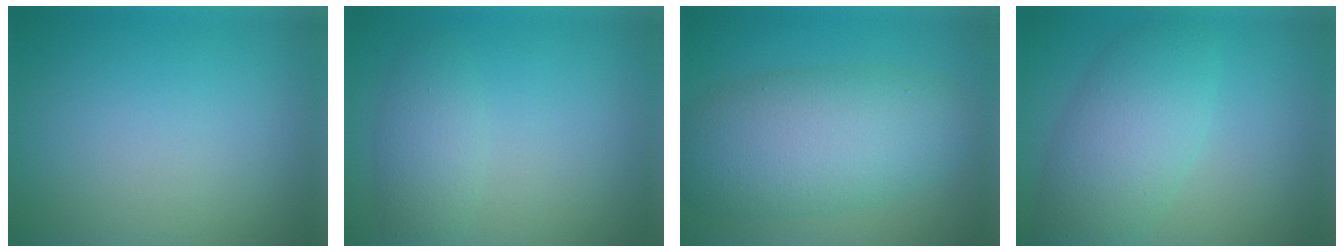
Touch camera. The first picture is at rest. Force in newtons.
{"total": 2.5, "press": 2.5, "slide": 0.1}
{"total": 8.5, "press": 8.5, "slide": 0.4}
{"total": 5.6, "press": 5.6, "slide": 0.1}